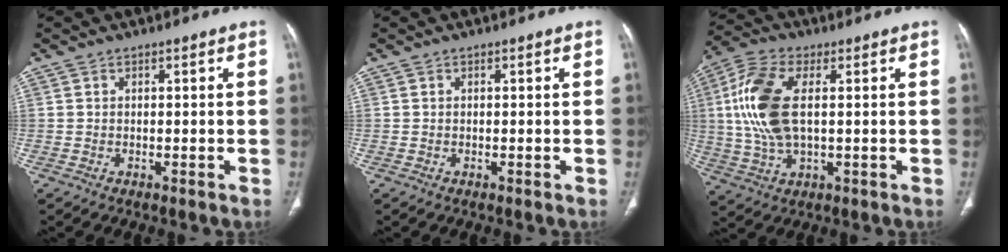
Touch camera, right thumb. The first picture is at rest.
{"total": 0.0}
{"total": 13.5, "force": [1.7, 6.8, 11.6], "torque": [-0.262, 0.006, 0.033]}